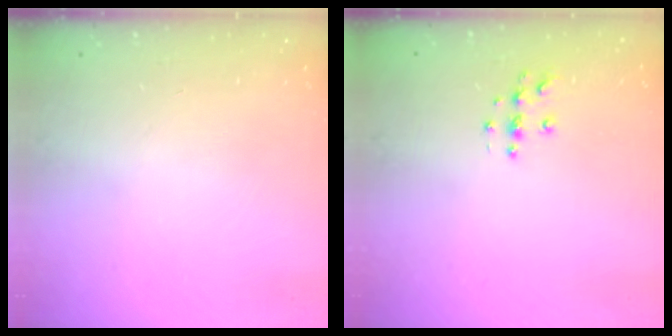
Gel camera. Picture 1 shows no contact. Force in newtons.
{"total": 4.6, "press": 4.6, "slide": 0.2}